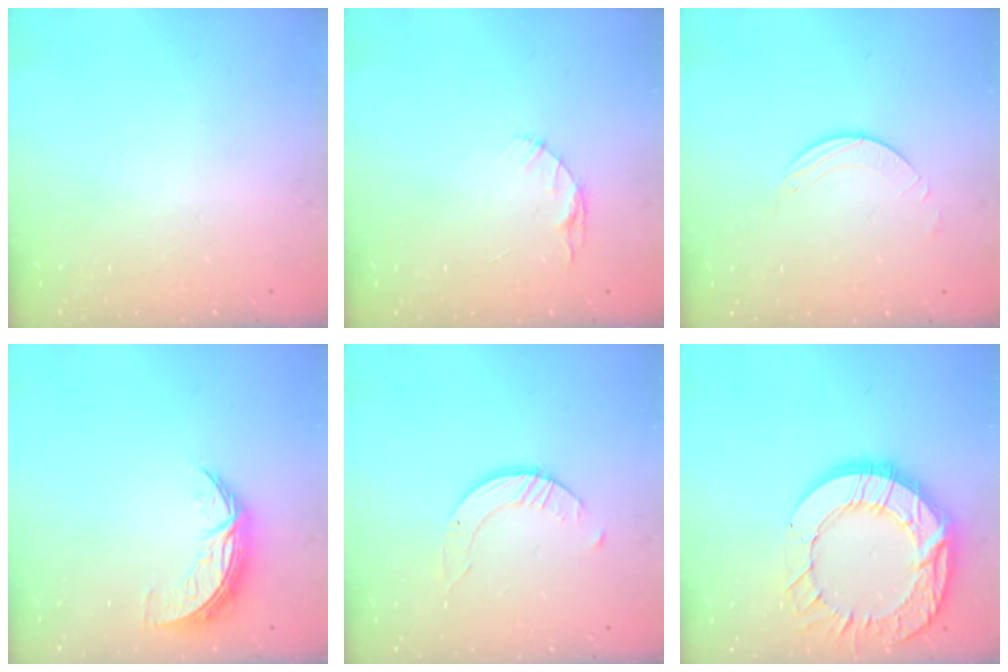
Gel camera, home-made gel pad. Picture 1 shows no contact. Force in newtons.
{"total": 3.3, "press": 3.3, "slide": 0.4}
{"total": 2.0, "press": 2.0, "slide": 0.2}
{"total": 8.7, "press": 8.7, "slide": 0.4}
{"total": 2.4, "press": 2.4, "slide": 0.3}
{"total": 22.1, "press": 22.0, "slide": 2.0}